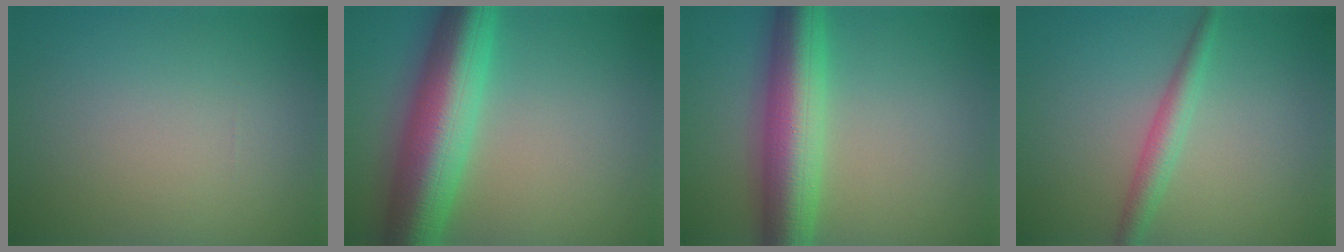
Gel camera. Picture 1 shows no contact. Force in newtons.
{"total": 10.4, "press": 10.4, "slide": 0.1}
{"total": 8.6, "press": 8.6, "slide": 0.3}
{"total": 2.4, "press": 2.4, "slide": 0.0}